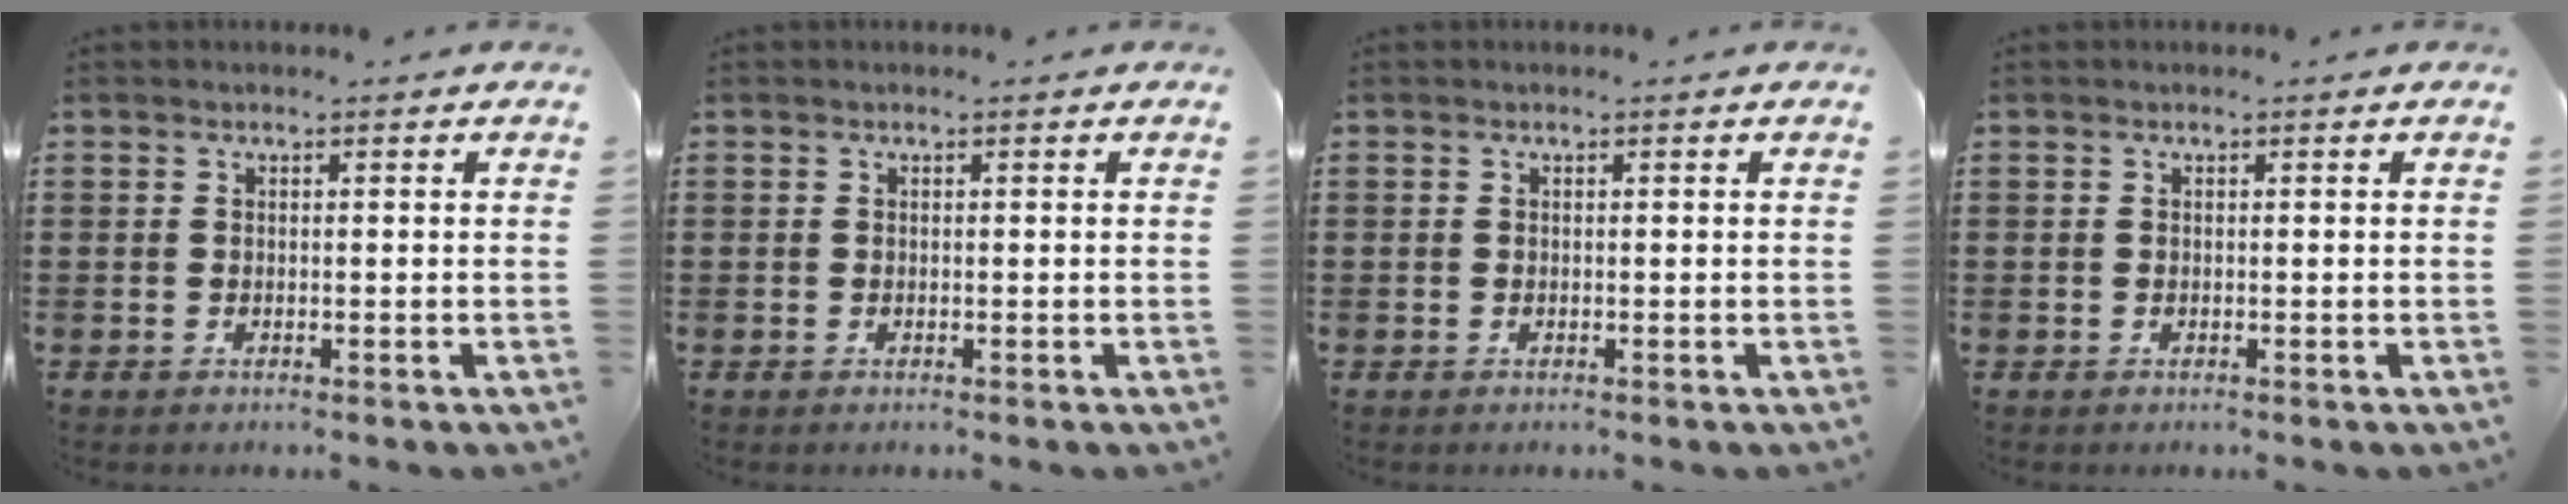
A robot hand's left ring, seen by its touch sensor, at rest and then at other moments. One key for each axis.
{"total": 0.0}
{"total": 0.0}
{"total": 0.0}